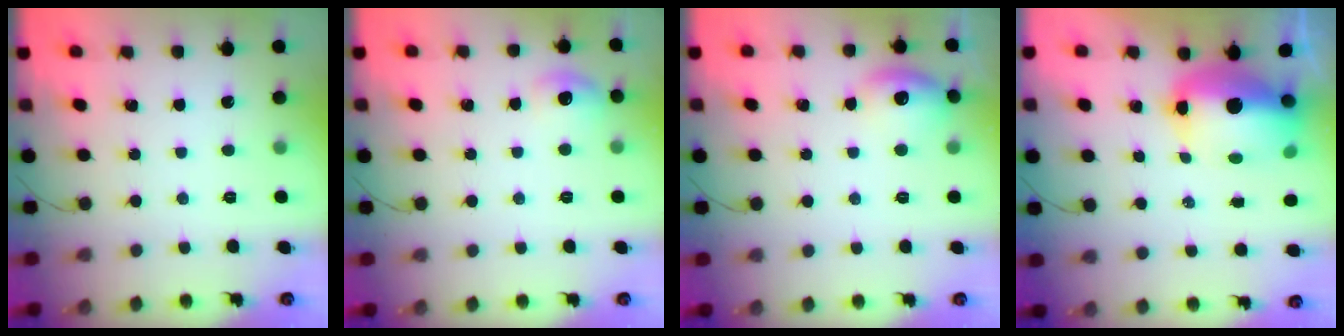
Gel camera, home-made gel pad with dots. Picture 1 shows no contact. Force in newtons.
{"total": 7.9, "press": 6.9, "slide": 3.9}
{"total": 9.5, "press": 9.4, "slide": 1.3}
{"total": 13.7, "press": 13.3, "slide": 3.3}